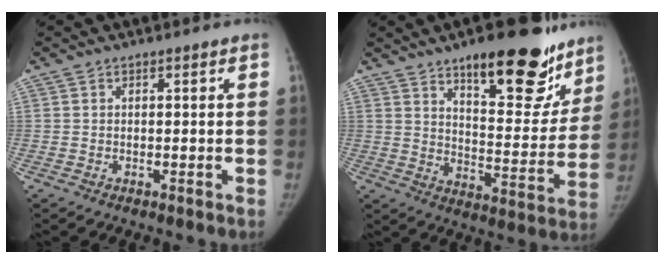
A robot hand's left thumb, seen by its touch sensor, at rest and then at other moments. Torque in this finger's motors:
{"motor_torque": [0.59, -0.41, 1.21, -0.96, 0.30]}